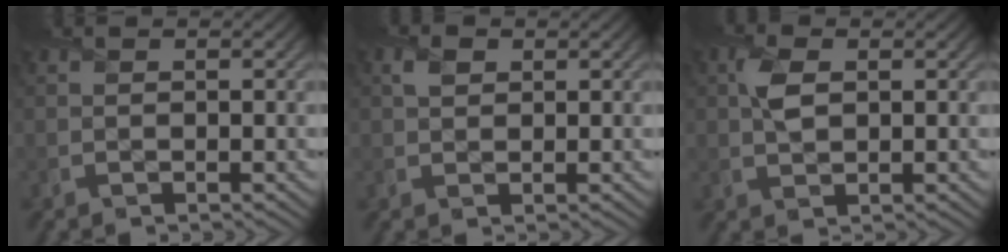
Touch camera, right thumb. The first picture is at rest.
{"total": 2.0, "force": [0.8, 1.5, 1.0], "torque": [-0.026, 0.003, 0.012]}
{"total": 3.3, "force": [0.9, 2.0, 2.5], "torque": [-0.061, 0.005, 0.014]}